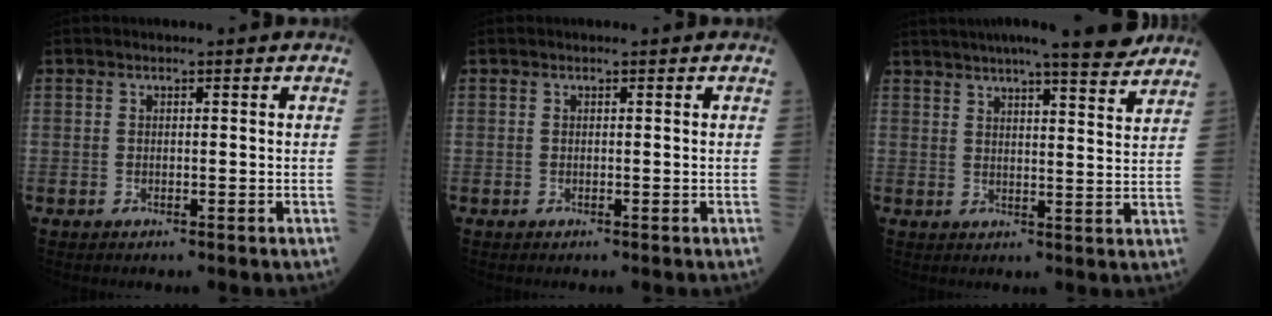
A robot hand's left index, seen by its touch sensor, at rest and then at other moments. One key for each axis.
{"total": 0.0}
{"total": 15.5, "fx": 13.2, "fy": 1.2, "fz": 7.9, "tx": -0.125, "ty": 0.010, "tz": 0.178}